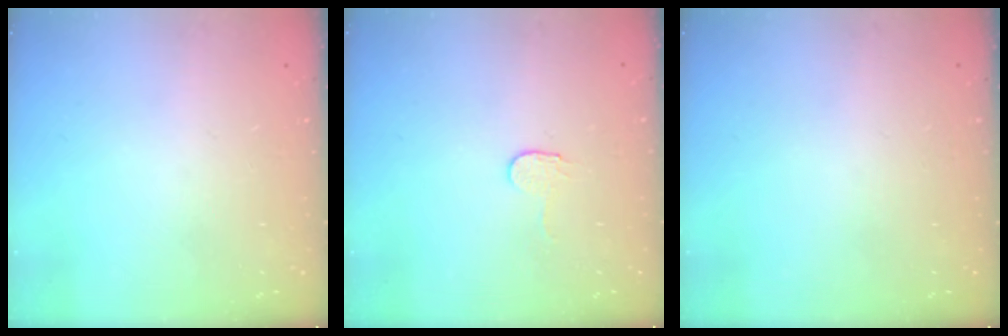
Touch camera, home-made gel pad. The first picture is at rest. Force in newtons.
{"total": 2.9, "press": 2.9, "slide": 0.3}
{"total": 0.0}